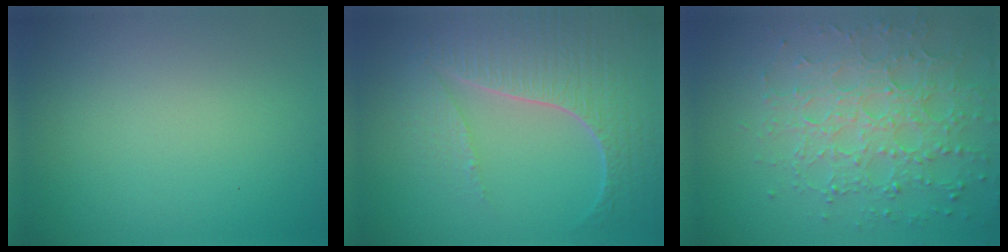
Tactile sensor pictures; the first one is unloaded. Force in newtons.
{"total": 7.5, "press": 5.6, "slide": 5.0}
{"total": 6.1, "press": 5.0, "slide": 3.6}